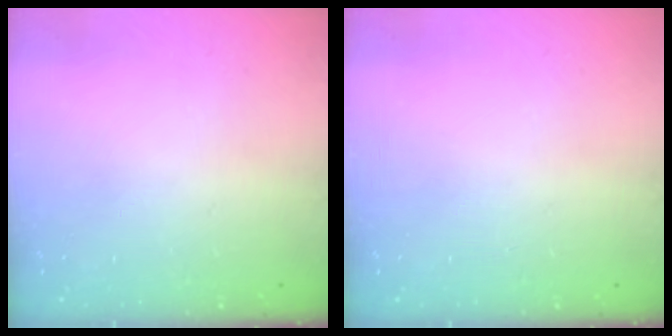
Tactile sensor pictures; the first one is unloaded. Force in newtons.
{"total": 0.0}